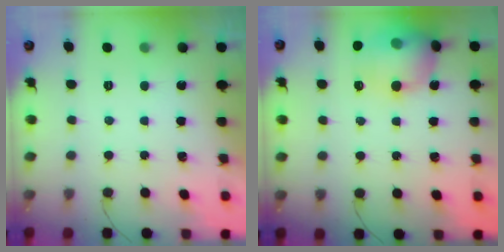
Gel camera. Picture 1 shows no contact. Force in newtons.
{"total": 15.3, "press": 14.6, "slide": 4.3}